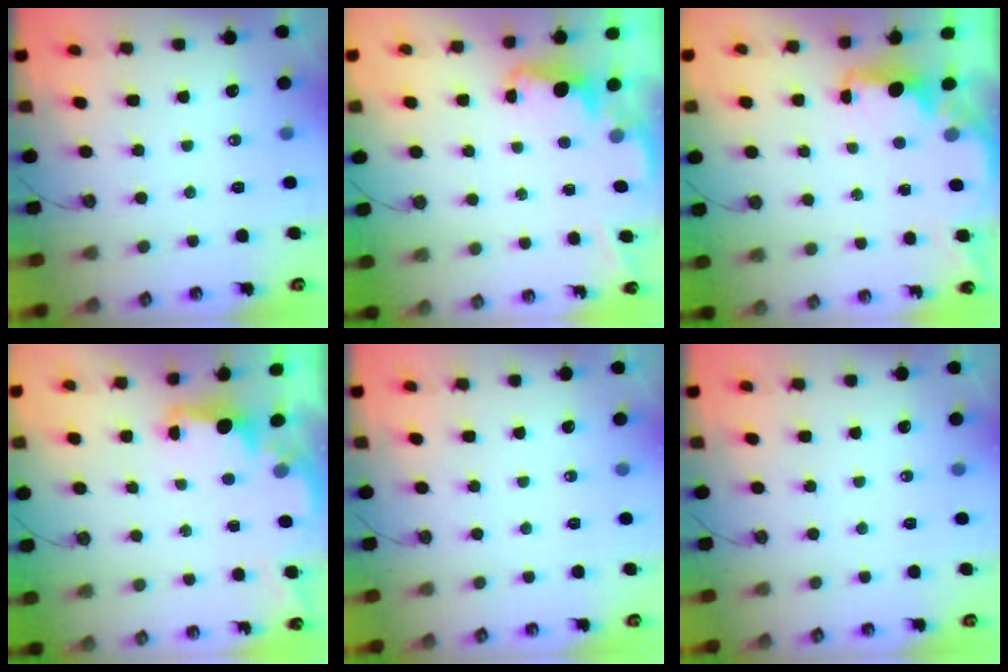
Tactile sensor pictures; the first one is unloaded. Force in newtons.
{"total": 2.0, "press": 2.0, "slide": 0.6}
{"total": 2.0, "press": 1.8, "slide": 0.8}
{"total": 2.2, "press": 2.1, "slide": 0.7}
{"total": 0.0}
{"total": 0.0}